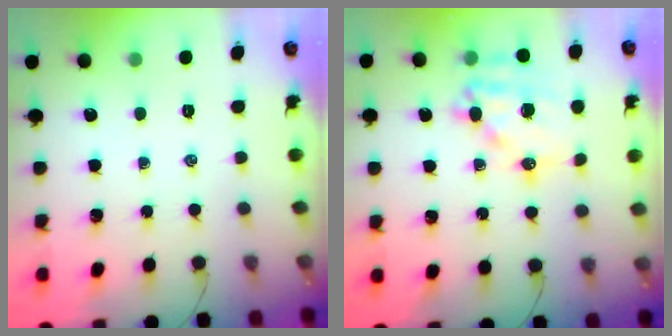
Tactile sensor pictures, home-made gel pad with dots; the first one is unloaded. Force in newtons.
{"total": 16.5, "press": 16.1, "slide": 3.5}